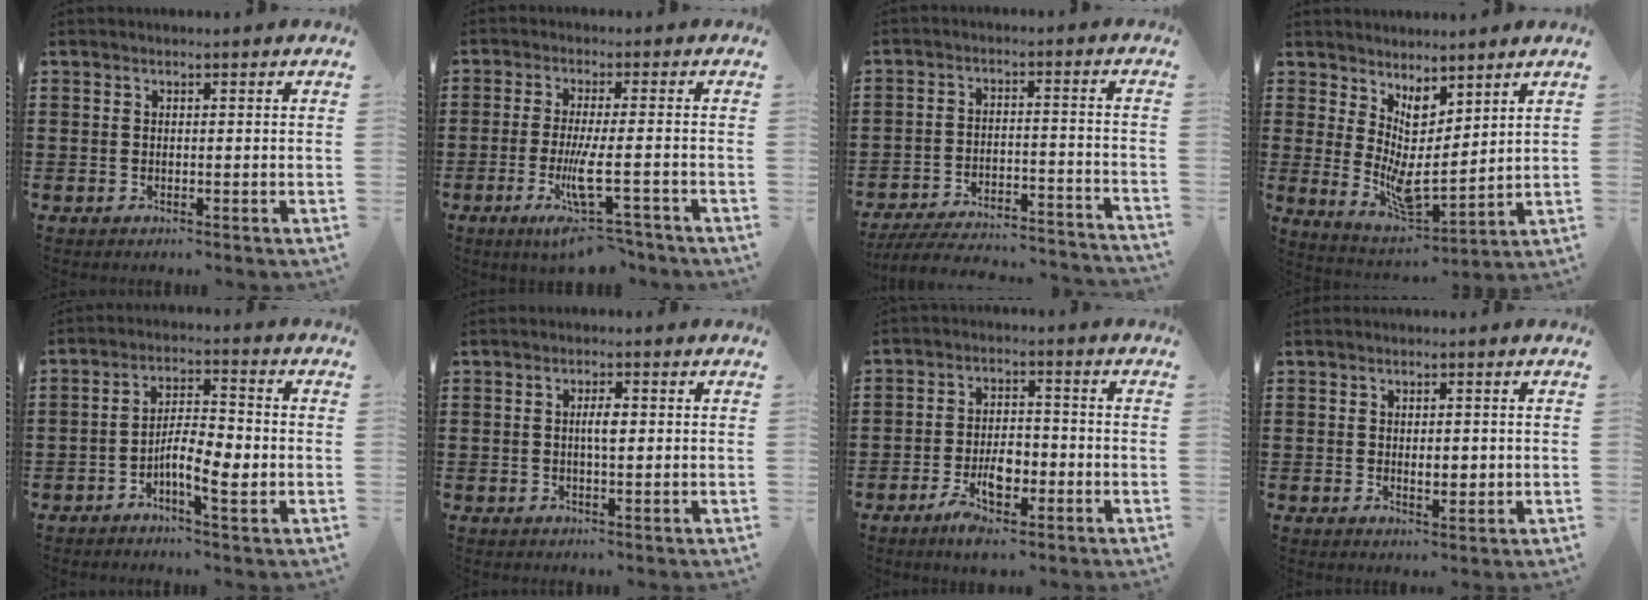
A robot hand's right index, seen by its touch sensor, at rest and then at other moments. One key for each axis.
{"total": 7.8, "fx": -3.6, "fy": 1.1, "fz": 6.8, "tx": -0.146, "ty": -0.020, "tz": -0.068}
{"total": 5.9, "fx": -5.6, "fy": 0.4, "fz": 1.8, "tx": -0.041, "ty": -0.002, "tz": -0.114}
{"total": 5.0, "fx": 2.1, "fy": 2.0, "fz": 4.1, "tx": -0.088, "ty": -0.024, "tz": 0.039}
{"total": 6.6, "fx": -2.4, "fy": 1.9, "fz": 5.9, "tx": -0.108, "ty": 0.002, "tz": -0.046}
{"total": 2.7, "fx": 0.2, "fy": 0.8, "fz": 2.6, "tx": -0.051, "ty": 0.002, "tz": 0.001}
{"total": 5.8, "fx": -2.9, "fy": 2.8, "fz": 4.2, "tx": -0.083, "ty": 0.008, "tz": -0.055}
{"total": 2.7, "fx": 0.1, "fy": 1.4, "fz": 2.3, "tx": -0.039, "ty": 0.003, "tz": -0.002}